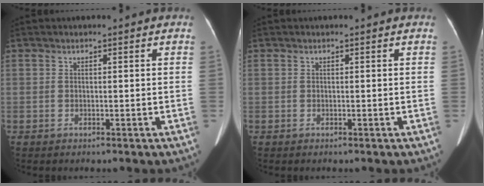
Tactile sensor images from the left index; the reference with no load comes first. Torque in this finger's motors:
{"motor_torque": [-0.02, 0.03, 0.00, 0.00]}